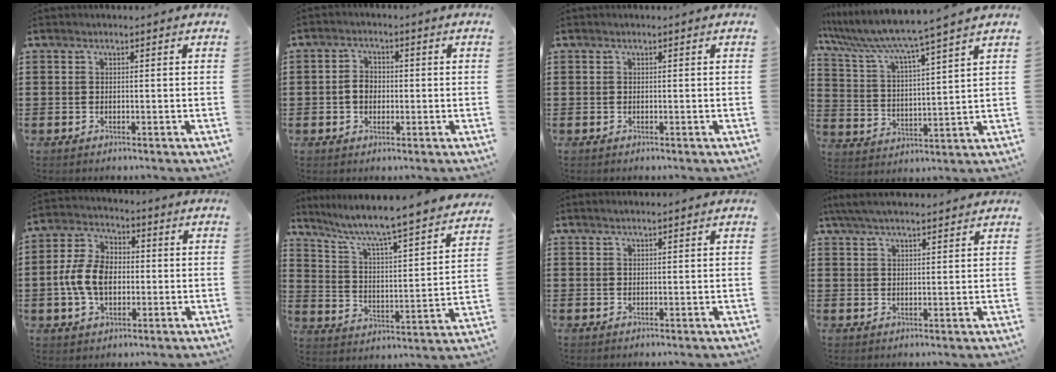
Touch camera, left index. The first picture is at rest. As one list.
[{"total": 3.2, "force": [-0.4, 2.4, 2.0], "torque": [-0.045, 0.006, -0.011]}, {"total": 0.0}, {"total": 6.2, "force": [5.7, -0.8, 2.5], "torque": [-0.078, -0.044, 0.088]}, {"total": 8.1, "force": [-1.0, 5.5, 5.8], "torque": [-0.137, 0.009, -0.023]}, {"total": 6.0, "force": [5.2, -0.4, 2.8], "torque": [-0.080, -0.054, 0.079]}, {"total": 1.0, "force": [0.9, -0.1, 0.4], "torque": [-0.009, -0.001, 0.017]}, {"total": 4.4, "force": [3.9, 0.8, 2.0], "torque": [-0.050, -0.003, 0.072]}]